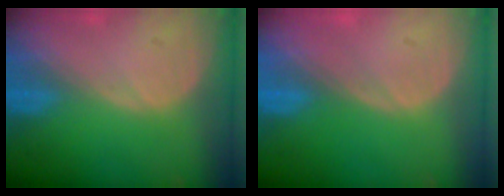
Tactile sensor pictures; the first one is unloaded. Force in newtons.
{"total": 0.0}